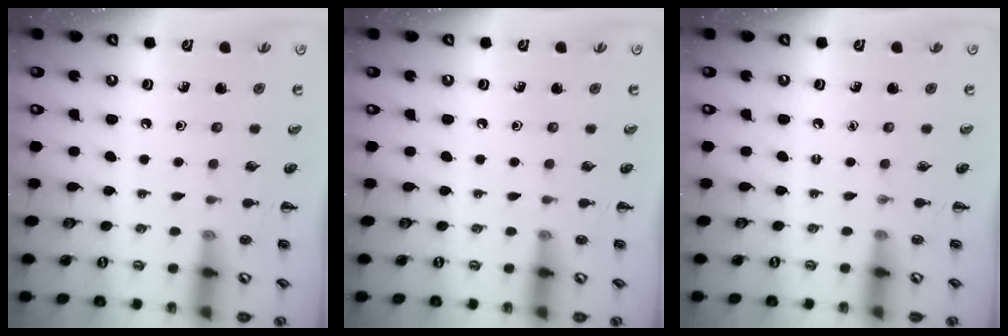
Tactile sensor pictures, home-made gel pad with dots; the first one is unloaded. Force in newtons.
{"total": 0.0}
{"total": 0.0}